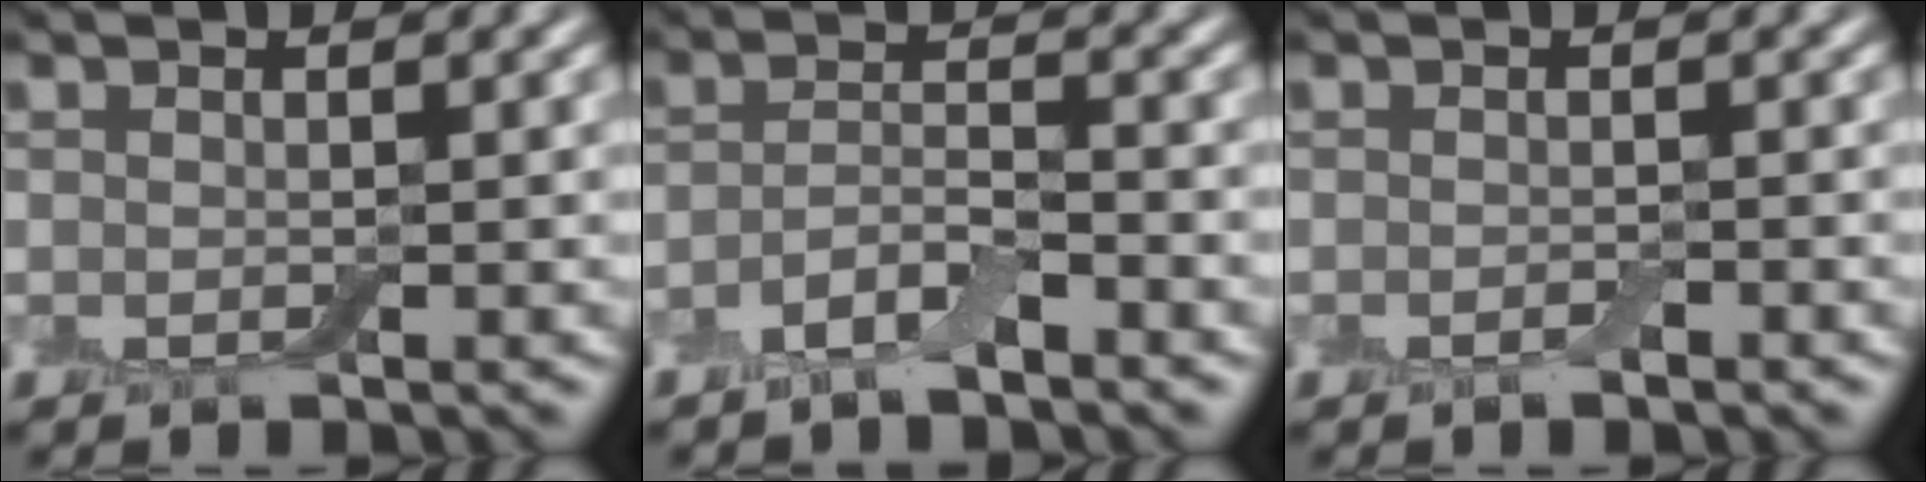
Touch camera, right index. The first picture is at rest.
{"total": 2.8, "force": [-1.8, 0.8, 2.0], "torque": [-0.040, 0.005, -0.042]}
{"total": 0.7, "force": [-0.4, 0.1, 0.5], "torque": [-0.009, -0.001, -0.007]}